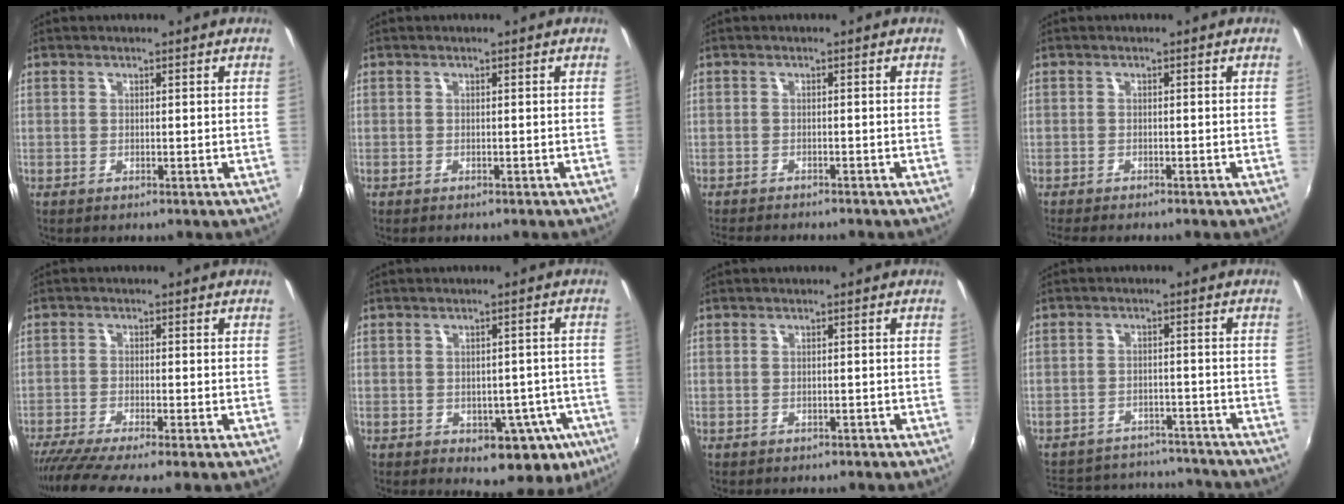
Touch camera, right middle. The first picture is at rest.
{"total": 0.5, "force": [-0.5, -0.2, 0.0], "torque": [0.000, -0.002, -0.008]}
{"total": 5.5, "force": [-5.2, 0.5, 1.9], "torque": [-0.048, -0.016, -0.081]}
{"total": 4.0, "force": [-3.6, 0.4, 1.7], "torque": [-0.036, -0.019, -0.060]}
{"total": 7.2, "force": [-5.8, -1.0, 4.1], "torque": [-0.093, -0.033, -0.104]}
{"total": 9.5, "force": [-3.9, 6.3, 5.9], "torque": [-0.060, 0.016, -0.032]}
{"total": 0.7, "force": [-0.6, 0.4, 0.0], "torque": [0.000, -0.001, -0.006]}
{"total": 17.2, "force": [-14.9, 6.9, 5.3], "torque": [-0.128, 0.036, -0.187]}